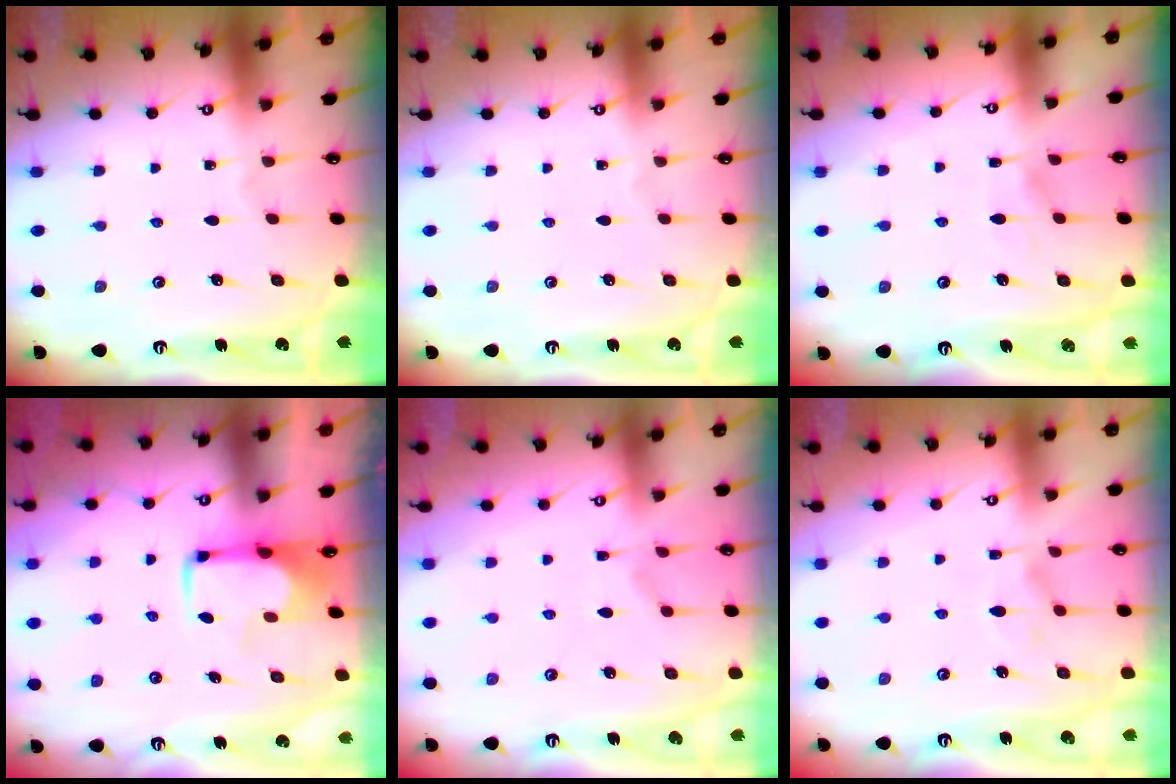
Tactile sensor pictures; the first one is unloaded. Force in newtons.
{"total": 0.0}
{"total": 4.9, "press": 4.9, "slide": 0.5}
{"total": 1.7, "press": 1.6, "slide": 0.5}
{"total": 1.1, "press": 0.1, "slide": 1.1}
{"total": 4.4, "press": 4.3, "slide": 1.0}